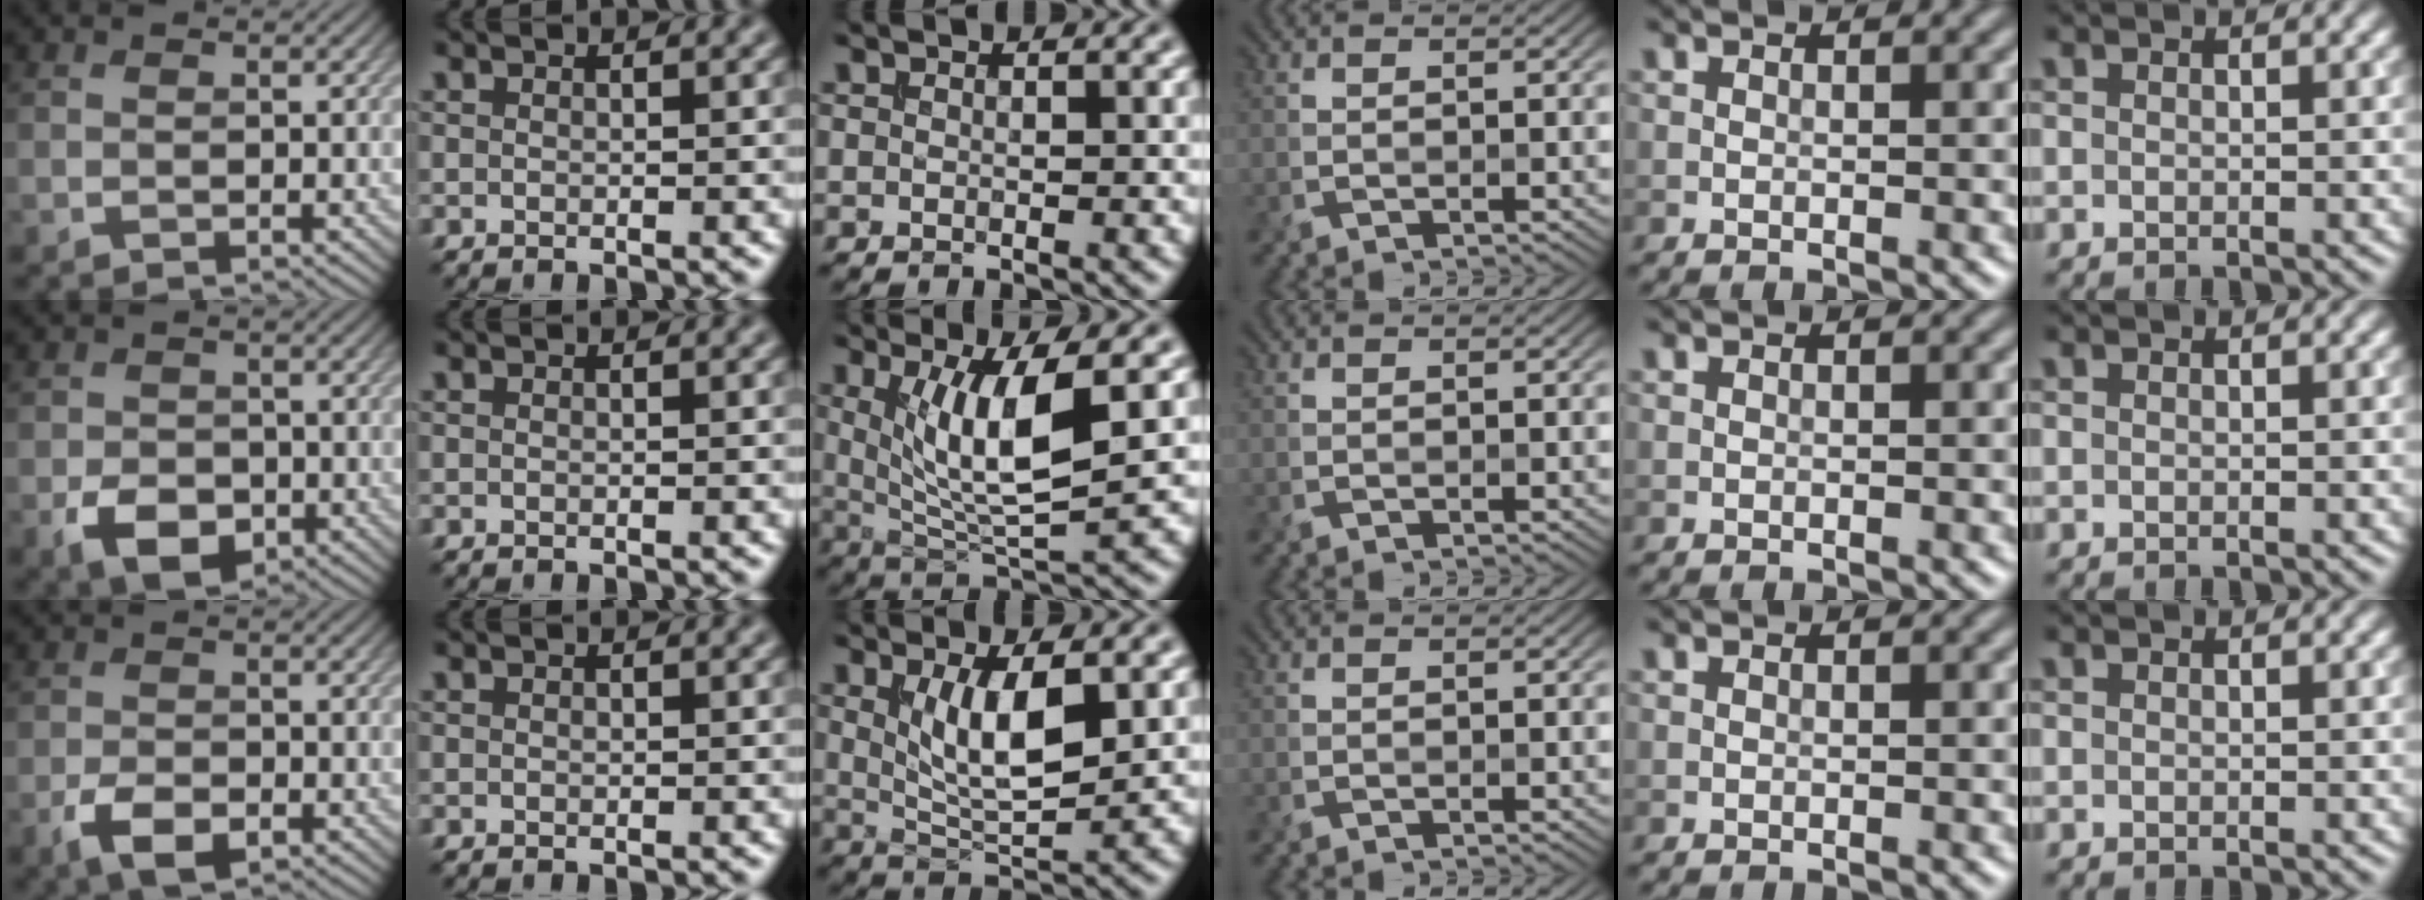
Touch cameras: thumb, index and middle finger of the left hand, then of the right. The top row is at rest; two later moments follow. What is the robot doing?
{"motion": "extract", "object": "file holder"}